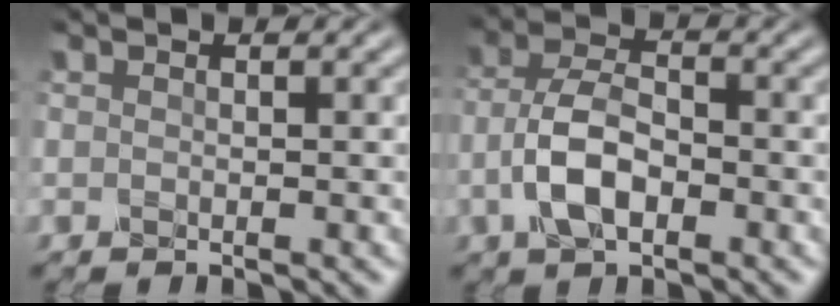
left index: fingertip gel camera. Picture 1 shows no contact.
{"total": 5.1, "force": [-1.7, 2.6, 4.1], "torque": [-0.083, 0.004, -0.039]}